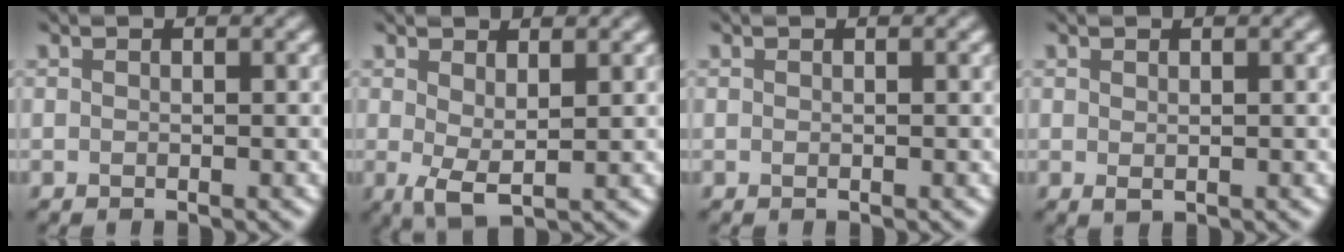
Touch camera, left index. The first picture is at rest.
{"total": 2.3, "force": [0.5, 0.8, 2.1], "torque": [-0.047, -0.006, 0.011]}
{"total": 0.0}
{"total": 0.6, "force": [0.3, 0.3, 0.4], "torque": [-0.009, -0.003, 0.009]}